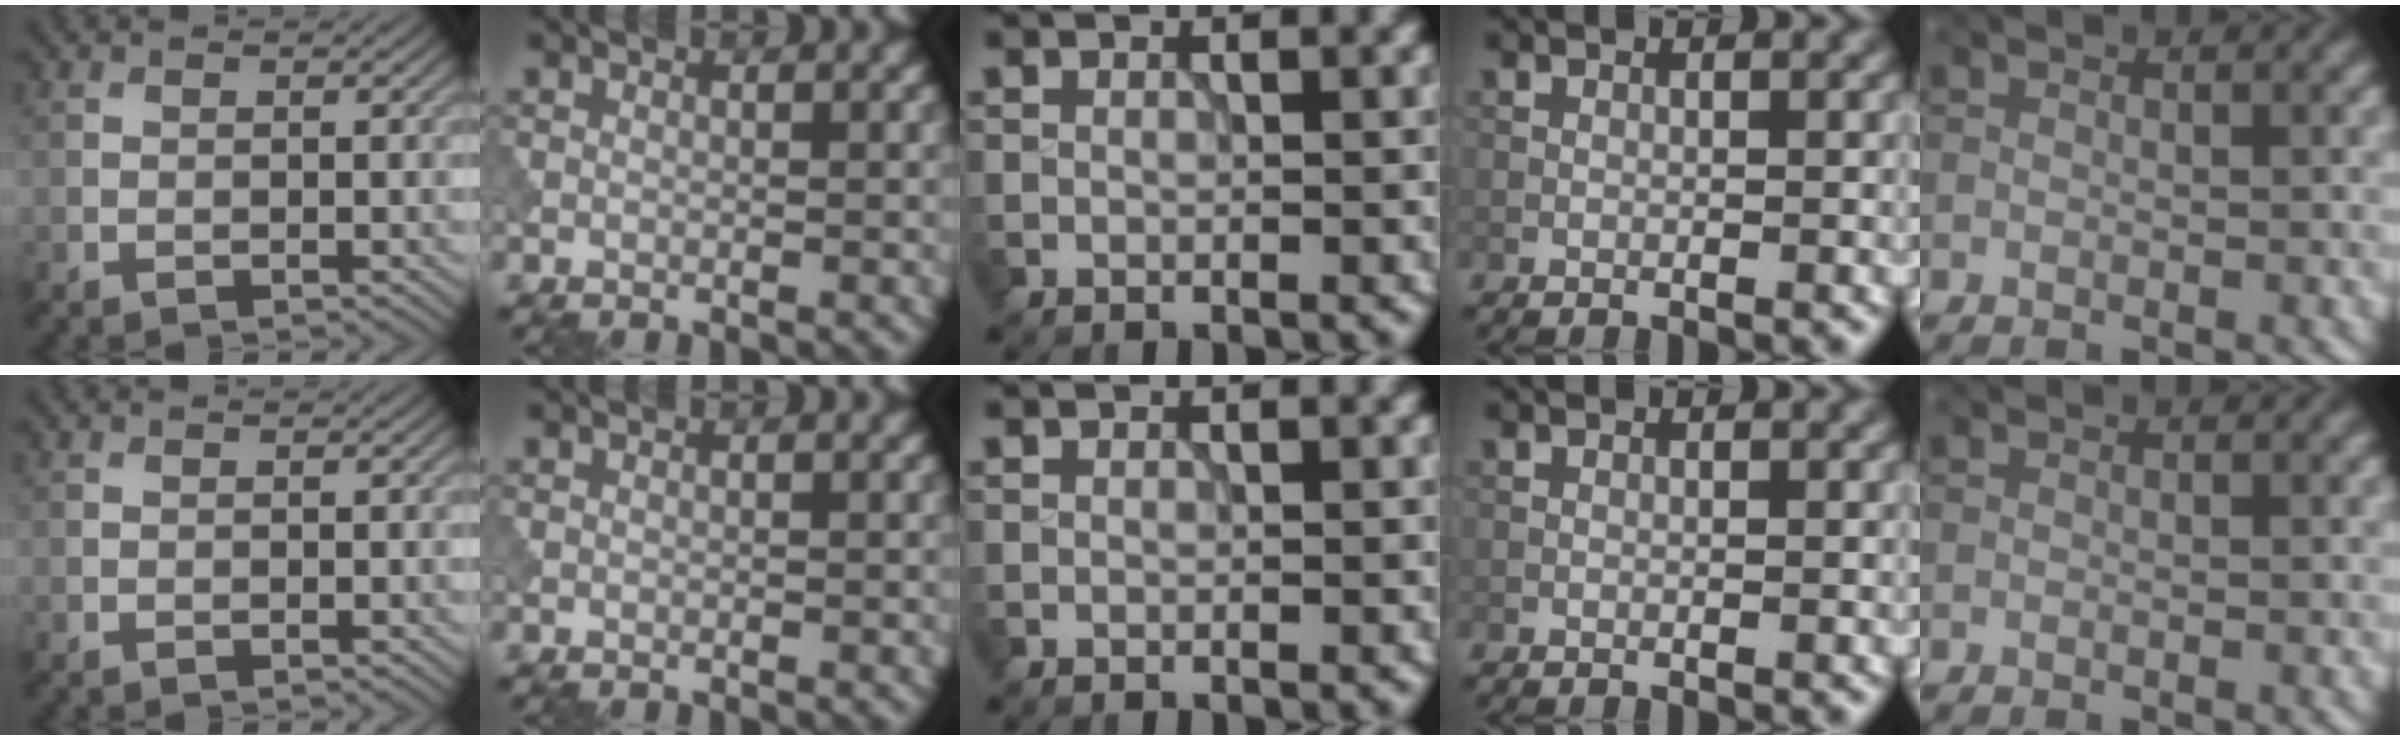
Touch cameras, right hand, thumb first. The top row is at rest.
{}